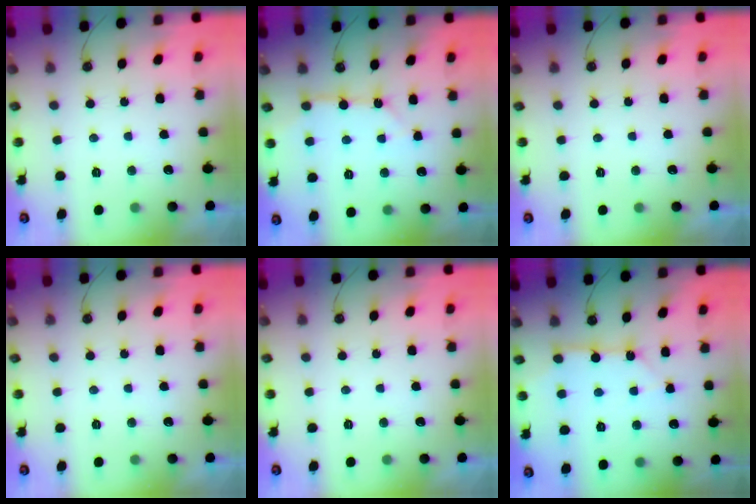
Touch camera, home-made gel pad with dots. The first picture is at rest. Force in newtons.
{"total": 6.3, "press": 6.3, "slide": 0.5}
{"total": 0.0}
{"total": 0.0}
{"total": 0.0}
{"total": 6.1, "press": 6.0, "slide": 0.6}